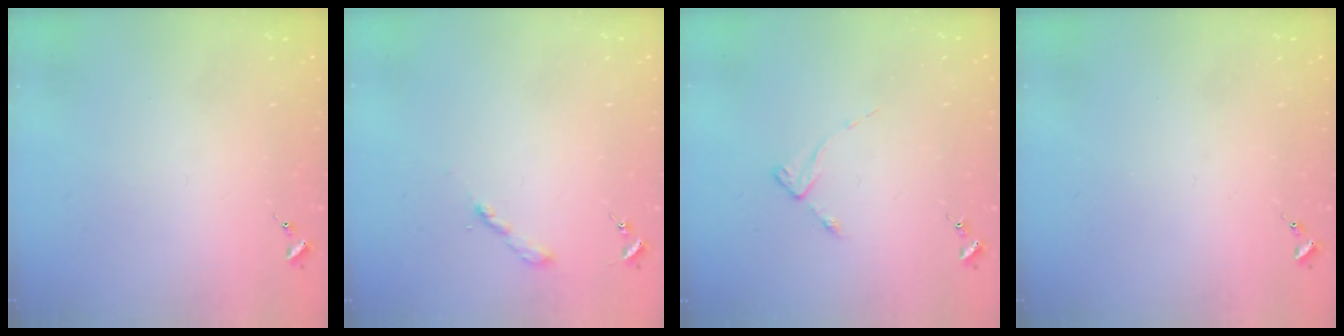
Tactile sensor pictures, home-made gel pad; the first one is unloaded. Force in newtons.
{"total": 2.0, "press": 2.0, "slide": 0.2}
{"total": 2.8, "press": 2.8, "slide": 0.3}
{"total": 0.0}